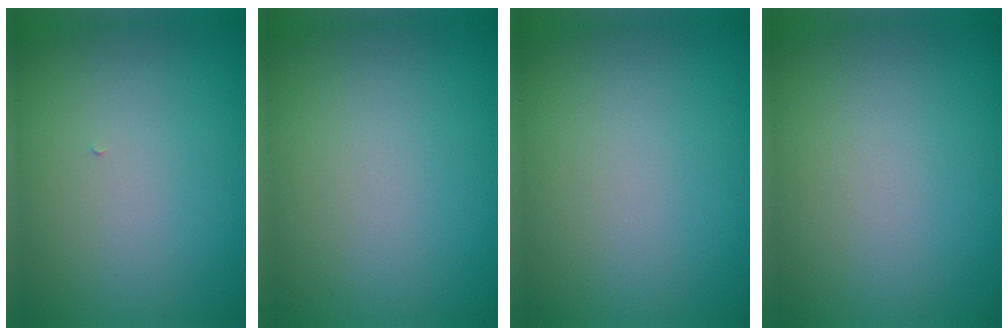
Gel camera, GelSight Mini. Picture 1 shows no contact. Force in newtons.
{"total": 0.0}
{"total": 0.0}
{"total": 0.0}